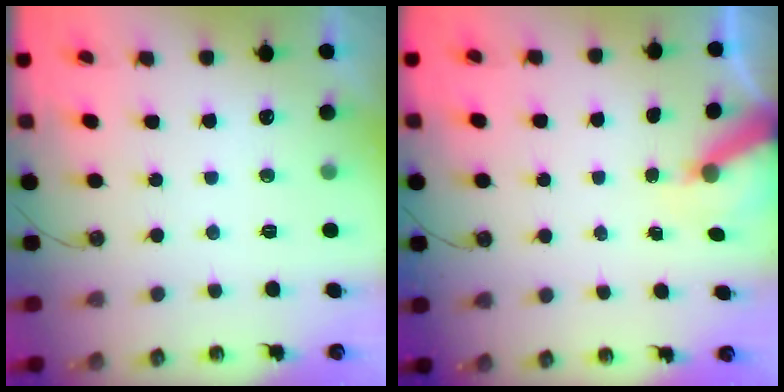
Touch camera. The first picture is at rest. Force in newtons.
{"total": 6.9, "press": 6.9, "slide": 0.2}